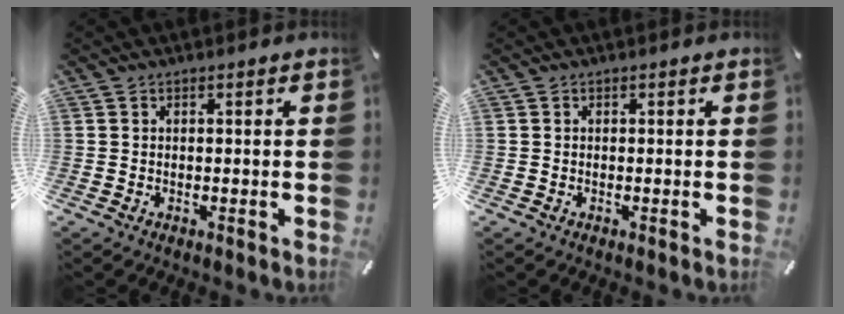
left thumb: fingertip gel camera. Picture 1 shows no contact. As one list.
[{"total": 0.0}]